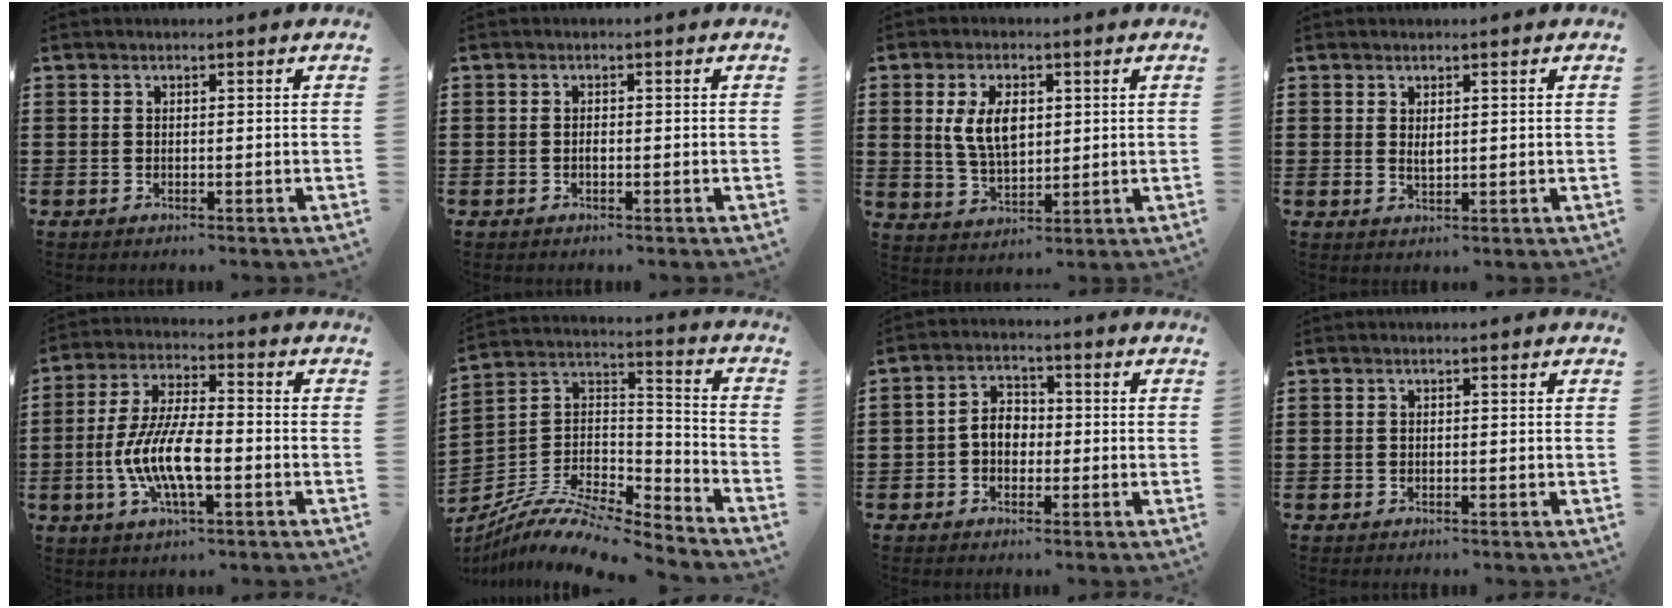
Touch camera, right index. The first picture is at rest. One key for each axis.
{"total": 0.6, "fx": -0.3, "fy": 0.3, "fz": 0.5, "tx": -0.011, "ty": -0.002, "tz": -0.005}
{"total": 7.0, "fx": 1.6, "fy": 3.8, "fz": 5.6, "tx": -0.118, "ty": 0.006, "tz": 0.023}
{"total": 1.3, "fx": 0.6, "fy": 0.6, "fz": 1.0, "tx": -0.018, "ty": 0.004, "tz": 0.010}
{"total": 10.2, "fx": -2.7, "fy": 3.4, "fz": 9.2, "tx": -0.208, "ty": -0.013, "tz": -0.056}
{"total": 9.6, "fx": -8.1, "fy": 2.3, "fz": 4.6, "tx": -0.095, "ty": 0.010, "tz": -0.164}
{"total": 4.0, "fx": -0.7, "fy": 2.8, "fz": 2.7, "tx": -0.064, "ty": 0.006, "tz": -0.017}
{"total": 0.0}